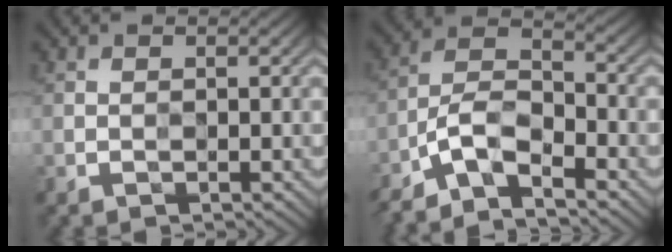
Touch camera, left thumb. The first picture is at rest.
{"total": 8.9, "force": [-6.1, 2.7, 5.9], "torque": [-0.111, 0.000, -0.132]}